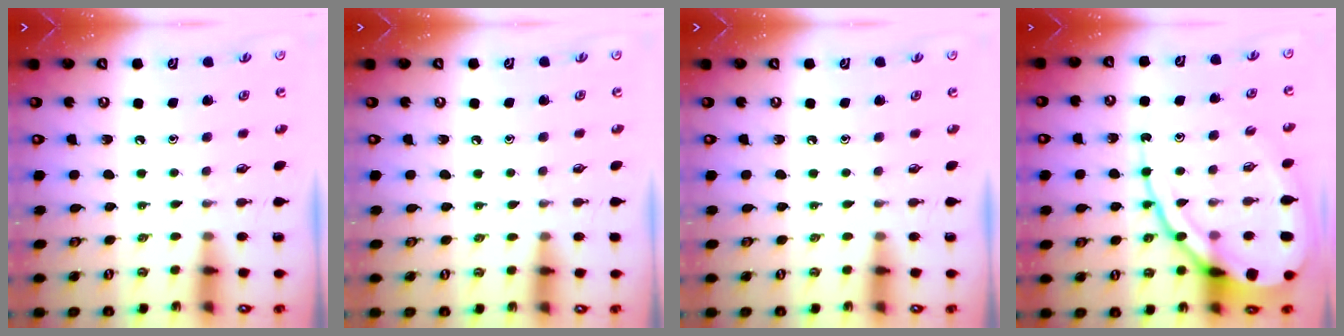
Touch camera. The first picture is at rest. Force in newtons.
{"total": 4.0, "press": 4.0, "slide": 0.6}
{"total": 0.0}
{"total": 16.9, "press": 16.8, "slide": 1.5}